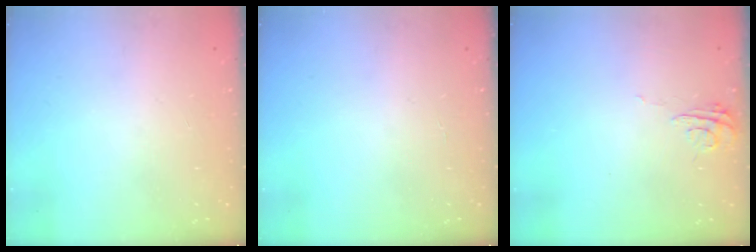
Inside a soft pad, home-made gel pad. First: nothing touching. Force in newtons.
{"total": 2.2, "press": 2.2, "slide": 0.2}
{"total": 5.3, "press": 5.3, "slide": 0.4}